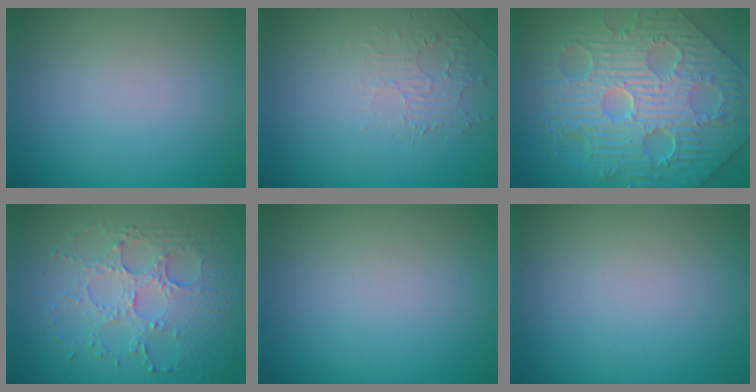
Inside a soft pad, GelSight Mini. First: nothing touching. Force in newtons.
{"total": 2.0, "press": 0.6, "slide": 1.9}
{"total": 11.9, "press": 8.0, "slide": 8.8}
{"total": 5.5, "press": 3.8, "slide": 4.0}
{"total": 0.0}
{"total": 0.0}